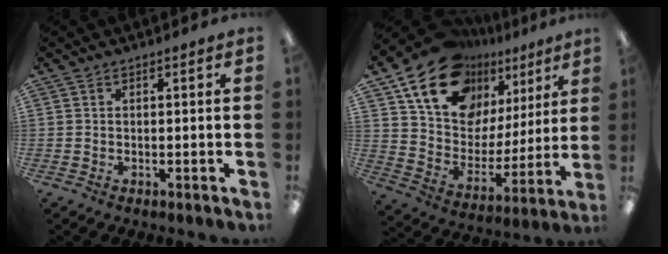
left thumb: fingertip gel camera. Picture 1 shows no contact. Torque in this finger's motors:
{"motor_torque": [2.26, 2.75, 1.37, -1.39, 0.21]}